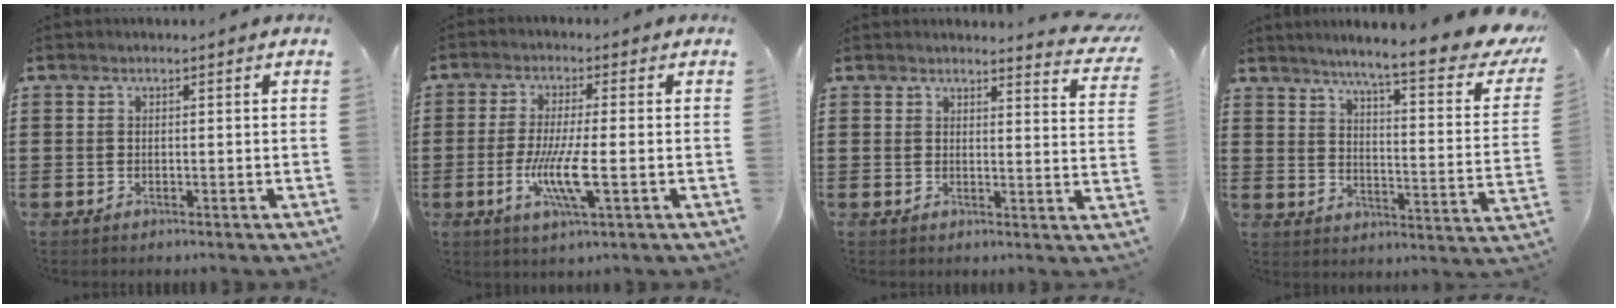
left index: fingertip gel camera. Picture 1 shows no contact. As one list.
[{"total": 7.7, "force": [-1.8, 0.9, 7.4], "torque": [-0.150, -0.016, -0.038]}, {"total": 3.0, "force": [2.9, 0.0, 0.6], "torque": [-0.009, -0.021, 0.049]}, {"total": 7.9, "force": [6.2, -0.1, 5.0], "torque": [-0.096, -0.050, 0.093]}]